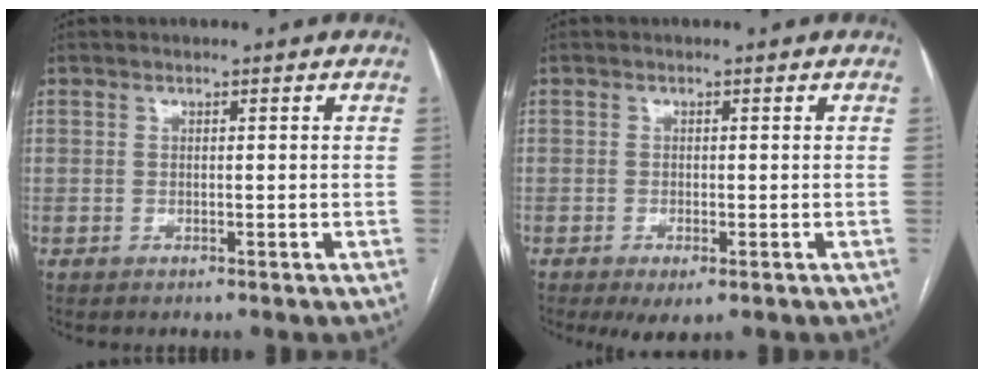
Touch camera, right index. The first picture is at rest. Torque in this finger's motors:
{"motor_torque": [0.51, -0.31, 0.23, 0.05]}